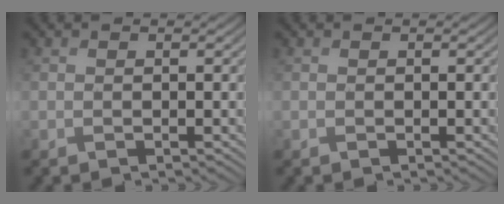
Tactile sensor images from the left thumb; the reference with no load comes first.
{"total": 0.0}